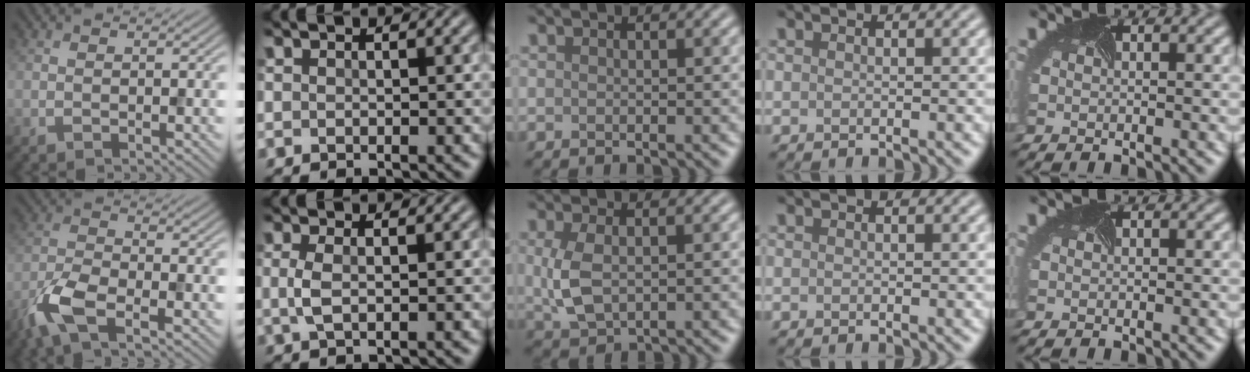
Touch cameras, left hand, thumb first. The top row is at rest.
{"thumb": {"total": 6.6, "force": [-3.9, 2.1, 4.9], "torque": [-0.116, -0.009, -0.094]}, "index": {"total": 1.8, "force": [-0.2, 0.8, 1.7], "torque": [-0.041, -0.001, -0.003]}, "middle": {"total": 3.7, "force": [0.3, 2.2, 2.9], "torque": [-0.076, 0.001, 0.011]}}